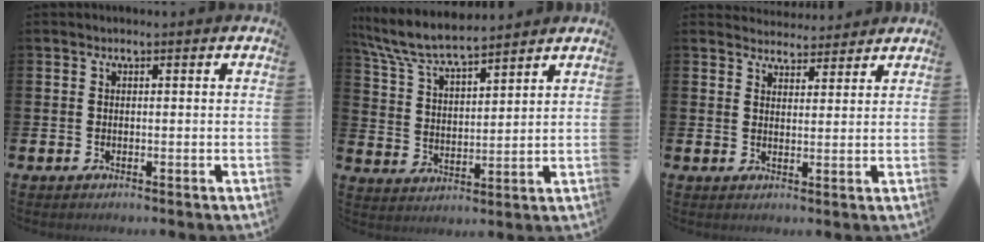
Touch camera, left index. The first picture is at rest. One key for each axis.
{"total": 7.6, "fx": 7.1, "fy": 1.0, "fz": 2.5, "tx": -0.082, "ty": -0.035, "tz": 0.128}
{"total": 3.6, "fx": 3.4, "fy": 0.9, "fz": -0.4, "tx": -0.003, "ty": -0.017, "tz": 0.063}